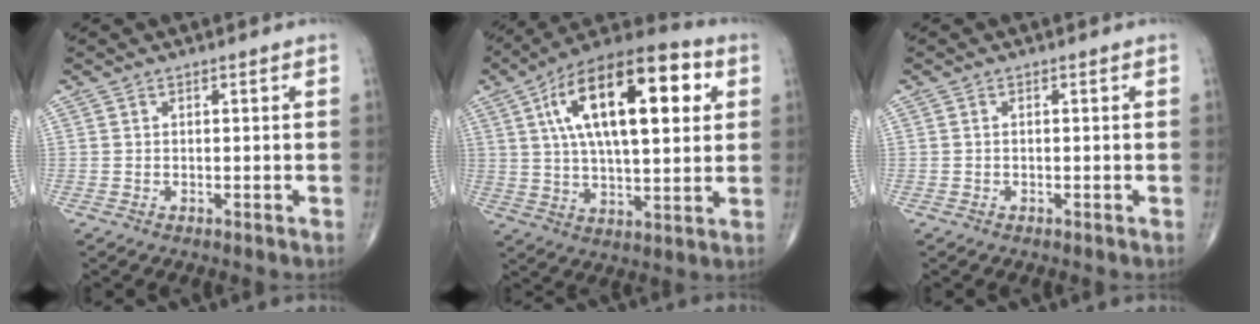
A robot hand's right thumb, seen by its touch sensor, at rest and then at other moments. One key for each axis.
{"total": 23.9, "fx": 7.0, "fy": 10.2, "fz": 20.5, "tx": -0.327, "ty": 0.011, "tz": 0.107}
{"total": 0.0}